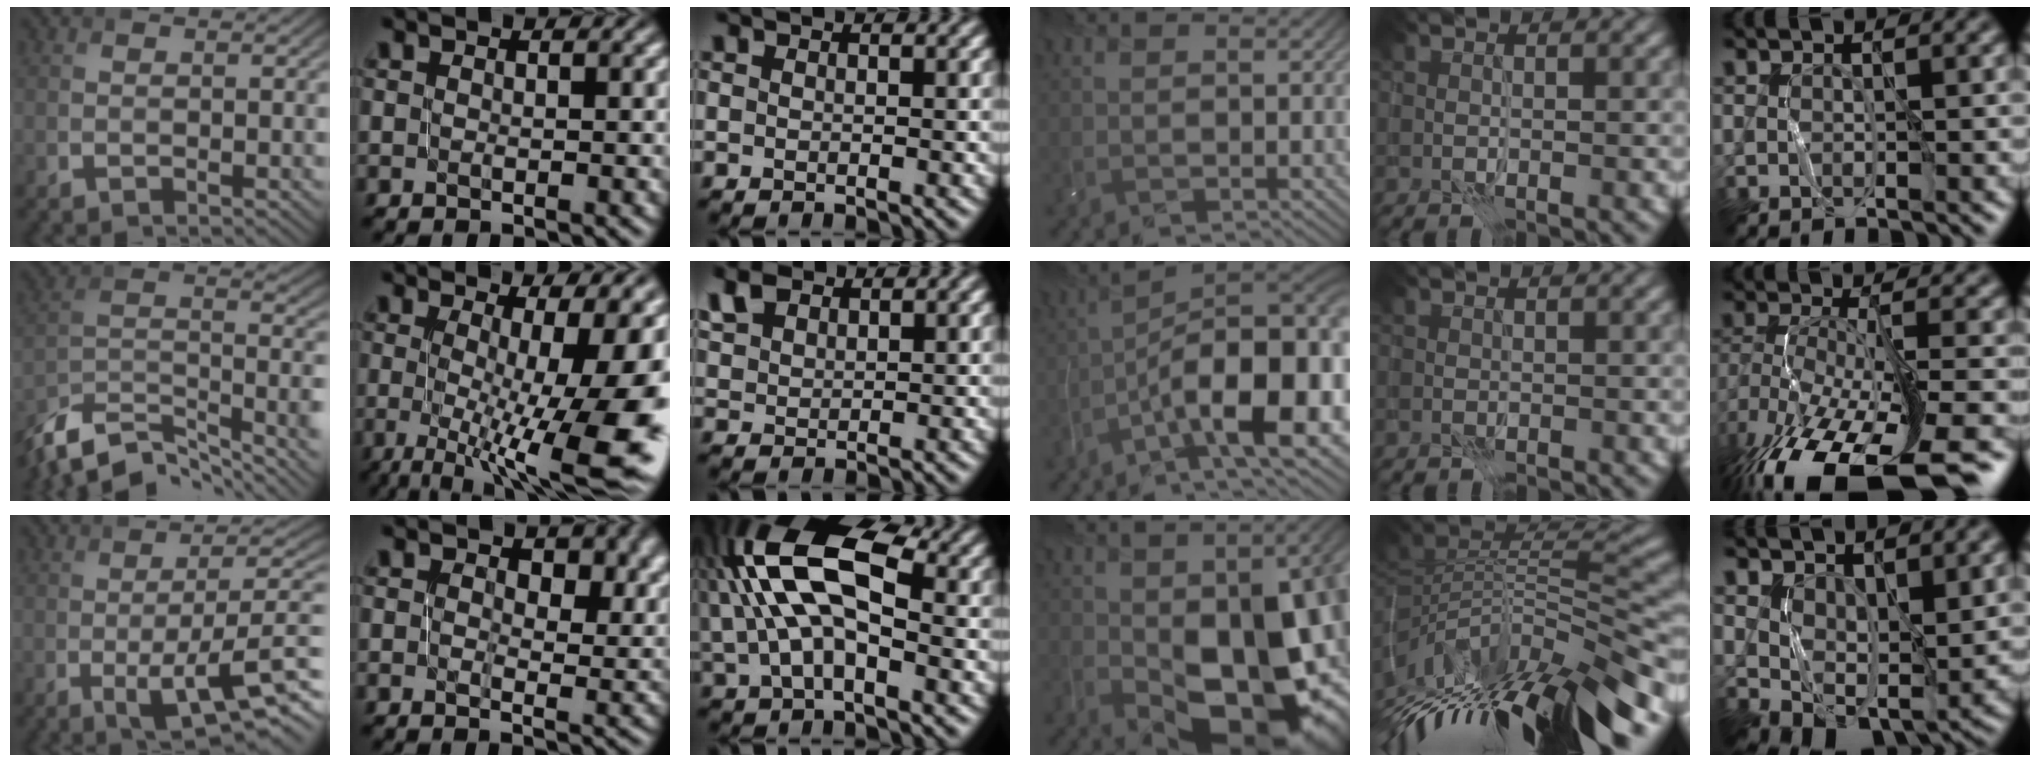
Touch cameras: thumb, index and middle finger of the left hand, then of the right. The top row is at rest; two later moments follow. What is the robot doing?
{"motion": "close", "object": "stapler"}